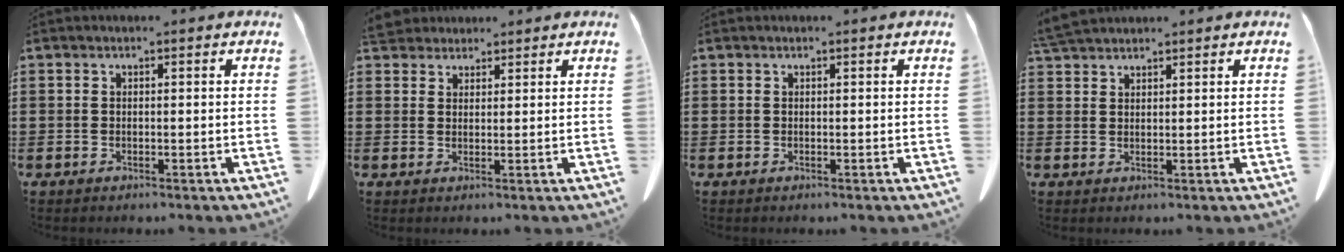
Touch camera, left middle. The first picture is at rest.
{"total": 3.5, "force": [3.3, 1.1, 0.6], "torque": [-0.021, -0.003, 0.064]}
{"total": 0.0}
{"total": 3.6, "force": [3.4, 0.5, 1.0], "torque": [-0.030, -0.005, 0.068]}